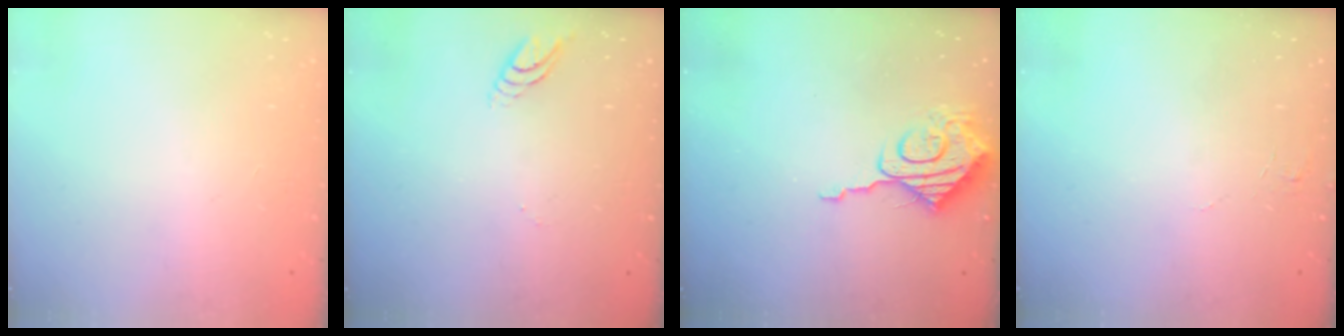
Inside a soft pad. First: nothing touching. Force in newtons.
{"total": 4.4, "press": 4.4, "slide": 0.1}
{"total": 10.1, "press": 10.1, "slide": 0.8}
{"total": 4.6, "press": 4.5, "slide": 0.4}